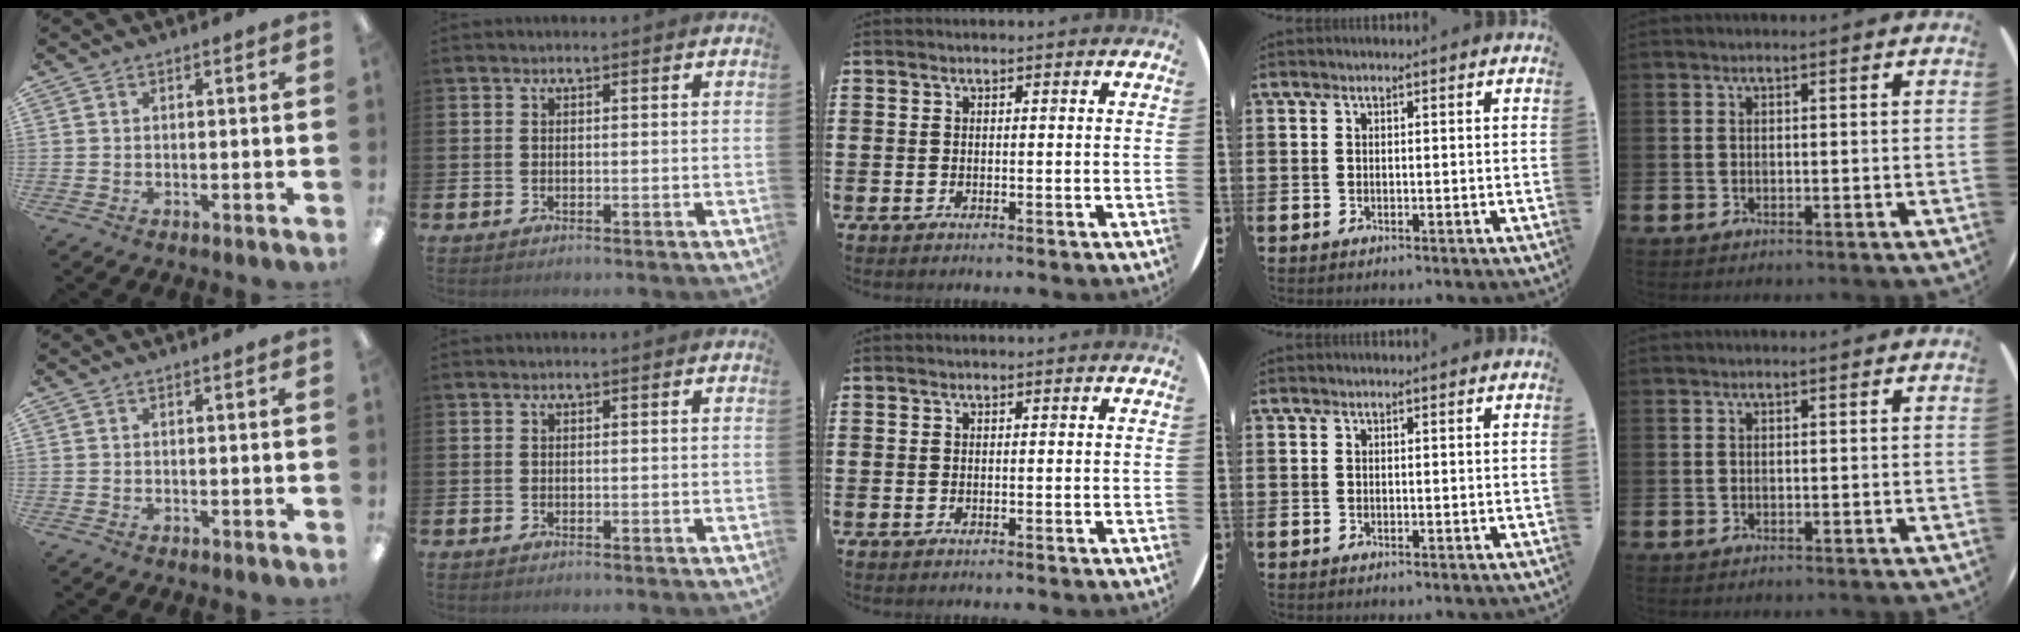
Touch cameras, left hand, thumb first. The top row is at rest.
{}